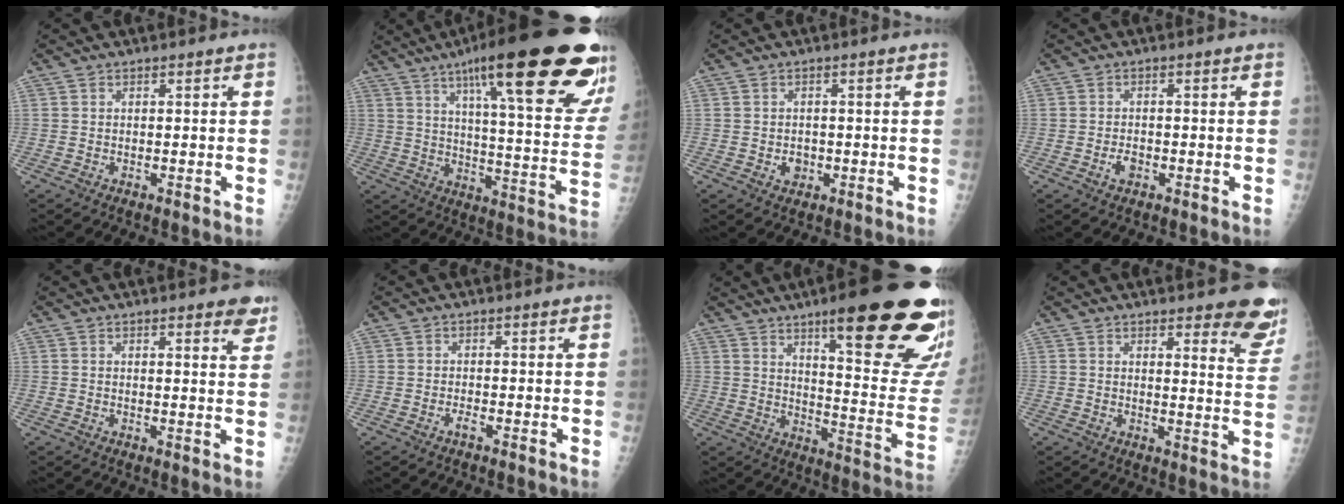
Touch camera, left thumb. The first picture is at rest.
{"total": 32.0, "force": [18.9, 6.0, 25.1], "torque": [-0.288, -0.040, 0.269]}
{"total": 2.3, "force": [-0.6, 1.9, 1.1], "torque": [-0.006, 0.004, -0.003]}
{"total": 2.1, "force": [-0.9, 1.3, 1.4], "torque": [-0.022, 0.004, -0.016]}
{"total": 4.8, "force": [3.4, 1.3, 3.2], "torque": [-0.020, -0.013, 0.035]}
{"total": 1.0, "force": [-0.6, 0.2, 0.8], "torque": [-0.015, -0.001, -0.013]}
{"total": 27.7, "force": [16.0, 5.5, 21.9], "torque": [-0.231, -0.069, 0.228]}
{"total": 10.7, "force": [8.2, 2.8, 6.2], "torque": [-0.035, -0.051, 0.082]}